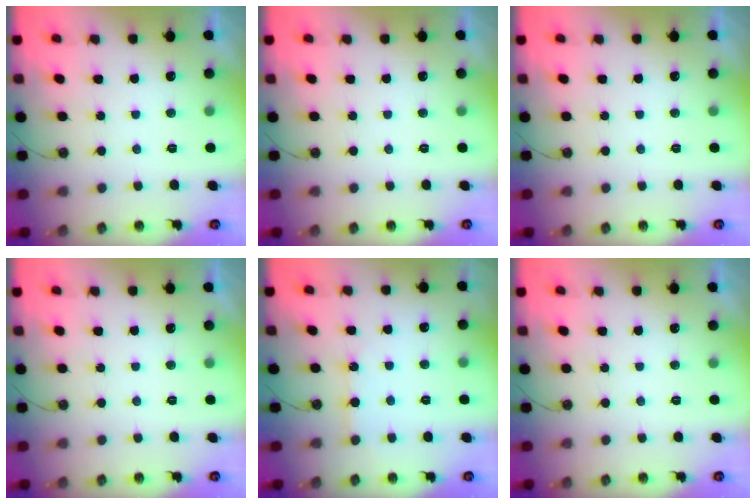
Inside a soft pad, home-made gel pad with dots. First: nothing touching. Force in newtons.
{"total": 0.0}
{"total": 0.0}
{"total": 0.0}
{"total": 5.5, "press": 5.4, "slide": 0.8}
{"total": 0.0}